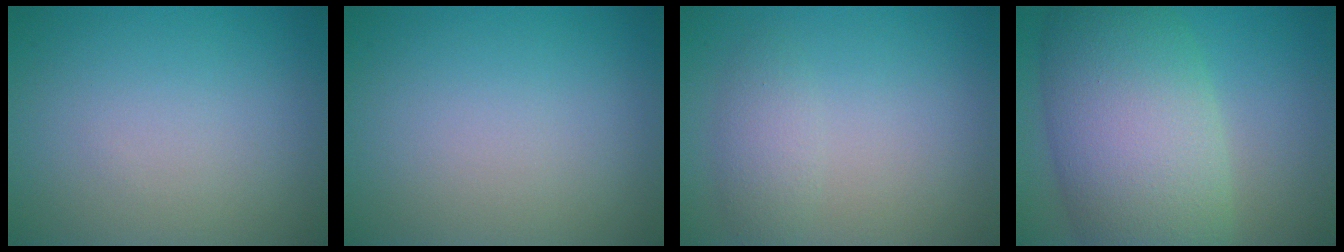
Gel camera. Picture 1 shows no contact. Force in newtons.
{"total": 0.0}
{"total": 2.0, "press": 2.0, "slide": 0.1}
{"total": 11.7, "press": 11.7, "slide": 0.8}